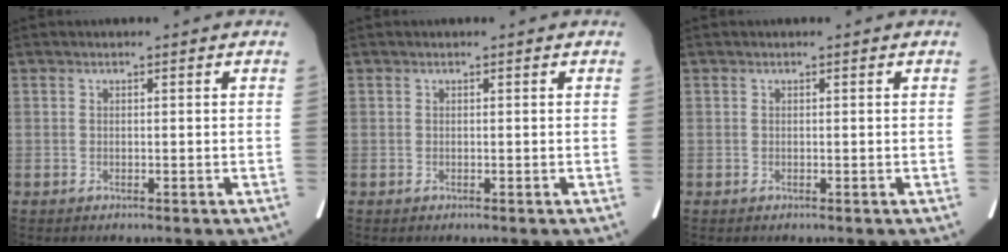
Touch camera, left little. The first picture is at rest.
{"total": 0.0}
{"total": 0.0}